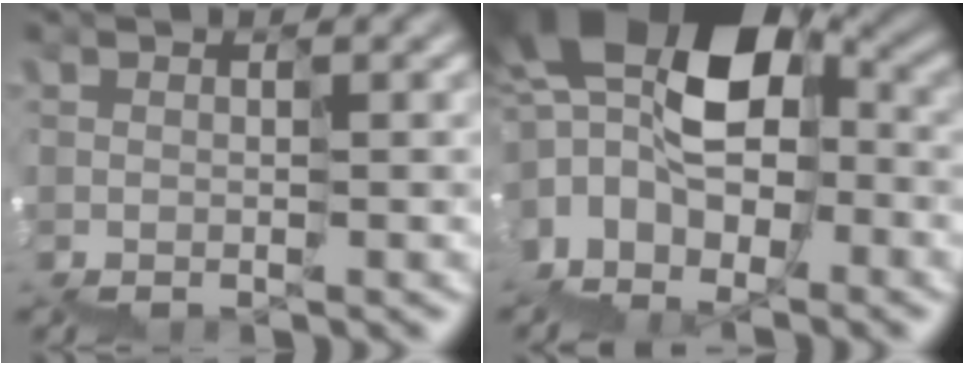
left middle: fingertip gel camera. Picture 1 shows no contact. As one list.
[{"total": 11.7, "force": [0.2, 8.1, 8.4], "torque": [-0.173, 0.008, 0.009]}]